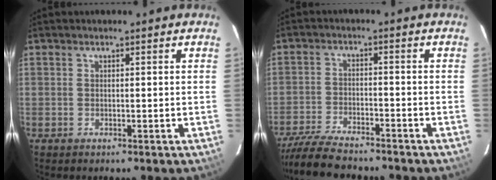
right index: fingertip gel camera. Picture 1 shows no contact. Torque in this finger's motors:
{"motor_torque": [0.27, -0.18, 0.30, 0.08]}